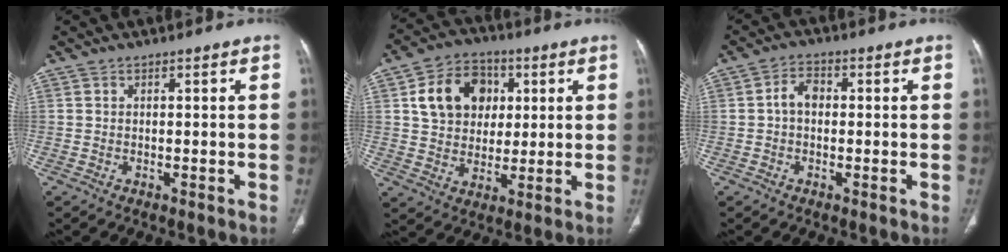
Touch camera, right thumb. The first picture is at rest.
{"total": 13.3, "force": [3.8, 10.5, 7.2], "torque": [-0.091, 0.002, 0.064]}
{"total": 3.6, "force": [-0.1, 2.6, 2.5], "torque": [-0.036, 0.015, -0.008]}